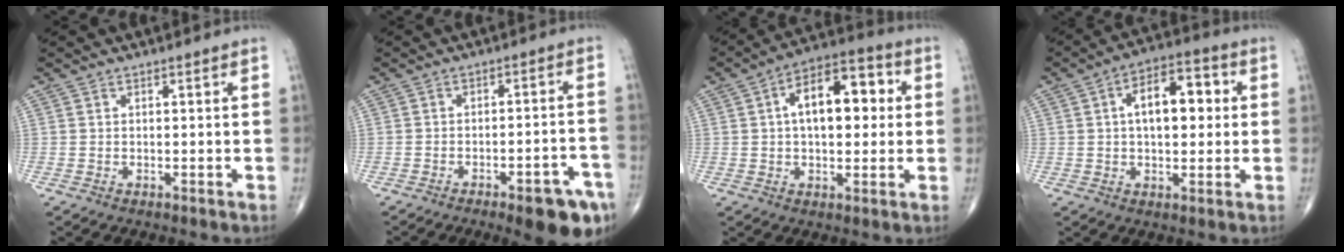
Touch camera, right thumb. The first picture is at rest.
{"total": 11.4, "force": [-6.7, 3.4, 8.6], "torque": [-0.095, 0.037, -0.084]}
{"total": 14.2, "force": [2.3, 7.6, 11.8], "torque": [-0.158, 0.027, 0.028]}
{"total": 11.7, "force": [1.8, 6.3, 9.7], "torque": [-0.129, 0.023, 0.022]}